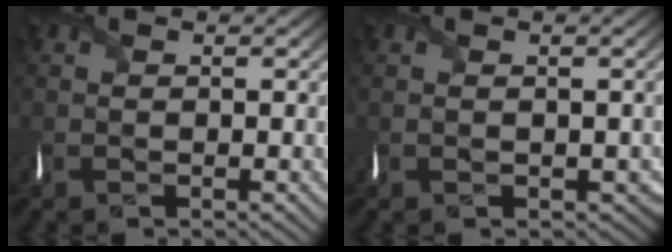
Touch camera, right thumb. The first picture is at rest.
{"total": 2.0, "force": [-0.2, 1.7, 0.9], "torque": [-0.015, -0.012, -0.004]}